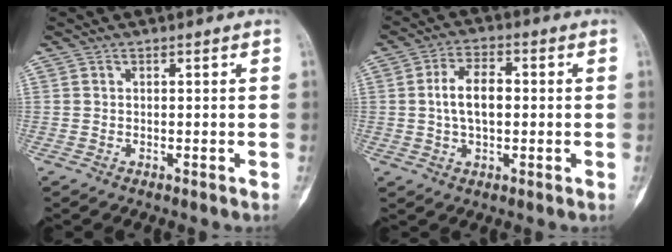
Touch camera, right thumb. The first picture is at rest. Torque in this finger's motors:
{"motor_torque": [0.97, 0.99, 0.56, -0.56, 0.20]}